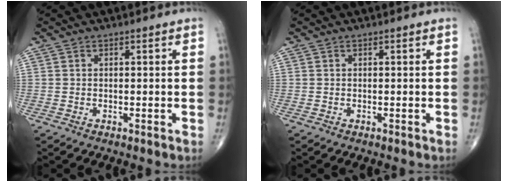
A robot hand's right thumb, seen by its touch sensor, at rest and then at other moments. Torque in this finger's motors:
{"motor_torque": [-0.02, 0.03, 0.00, 0.00, 0.00]}